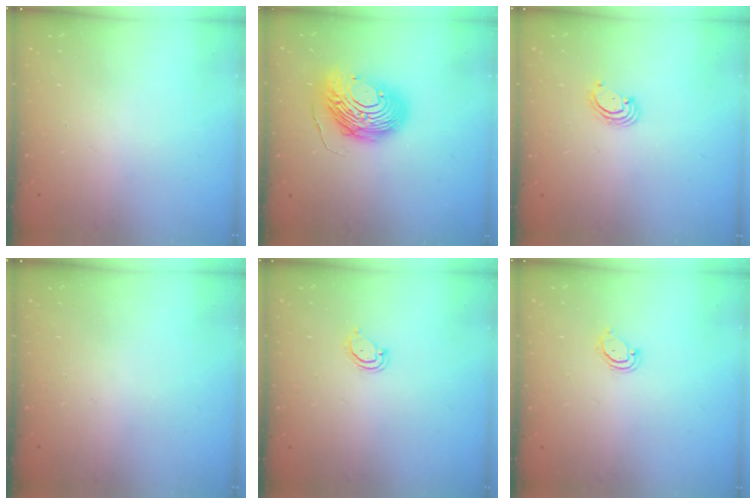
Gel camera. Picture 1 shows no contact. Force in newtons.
{"total": 14.0, "press": 14.0, "slide": 1.3}
{"total": 2.6, "press": 2.6, "slide": 0.3}
{"total": 0.0}
{"total": 3.4, "press": 3.4, "slide": 0.6}
{"total": 3.4, "press": 3.4, "slide": 0.6}